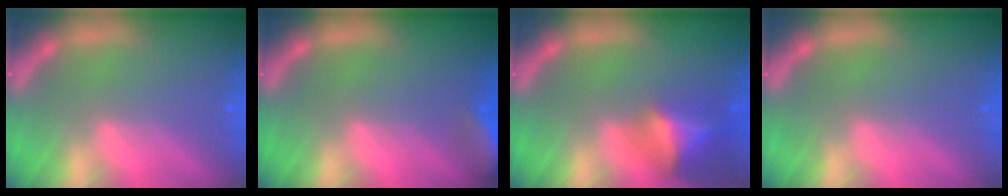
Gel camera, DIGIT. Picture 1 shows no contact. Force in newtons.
{"total": 5.5}
{"total": 5.5}
{"total": 0.0}